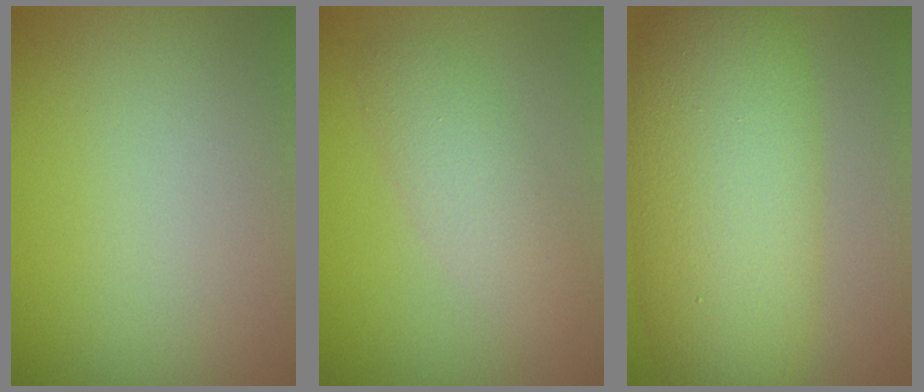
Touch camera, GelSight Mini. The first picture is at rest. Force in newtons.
{"total": 2.8, "press": 2.8, "slide": 0.1}
{"total": 10.1, "press": 10.1, "slide": 0.3}